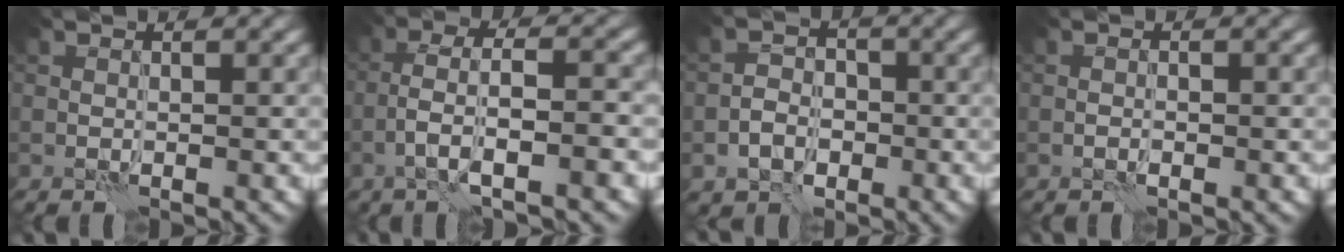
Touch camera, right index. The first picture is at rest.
{"total": 5.6, "force": [-2.2, 1.3, 5.0], "torque": [-0.093, 0.011, -0.041]}
{"total": 3.2, "force": [-1.4, 2.6, 1.4], "torque": [-0.016, 0.001, -0.027]}
{"total": 0.8, "force": [-0.4, 0.2, 0.6], "torque": [-0.011, 0.003, -0.009]}